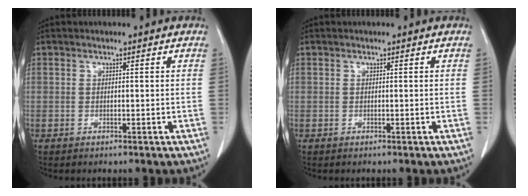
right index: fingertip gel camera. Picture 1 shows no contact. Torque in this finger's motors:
{"motor_torque": [0.00, 0.00, 0.00, 0.00]}